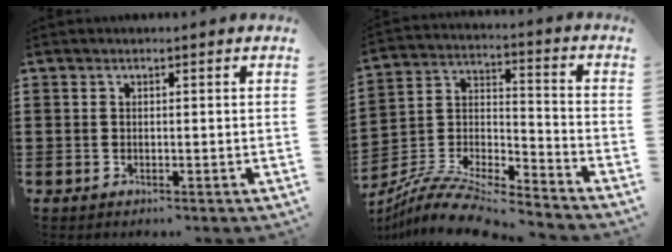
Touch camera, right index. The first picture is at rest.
{"total": 10.3, "force": [-9.5, 1.5, 3.6], "torque": [-0.078, 0.013, -0.192]}